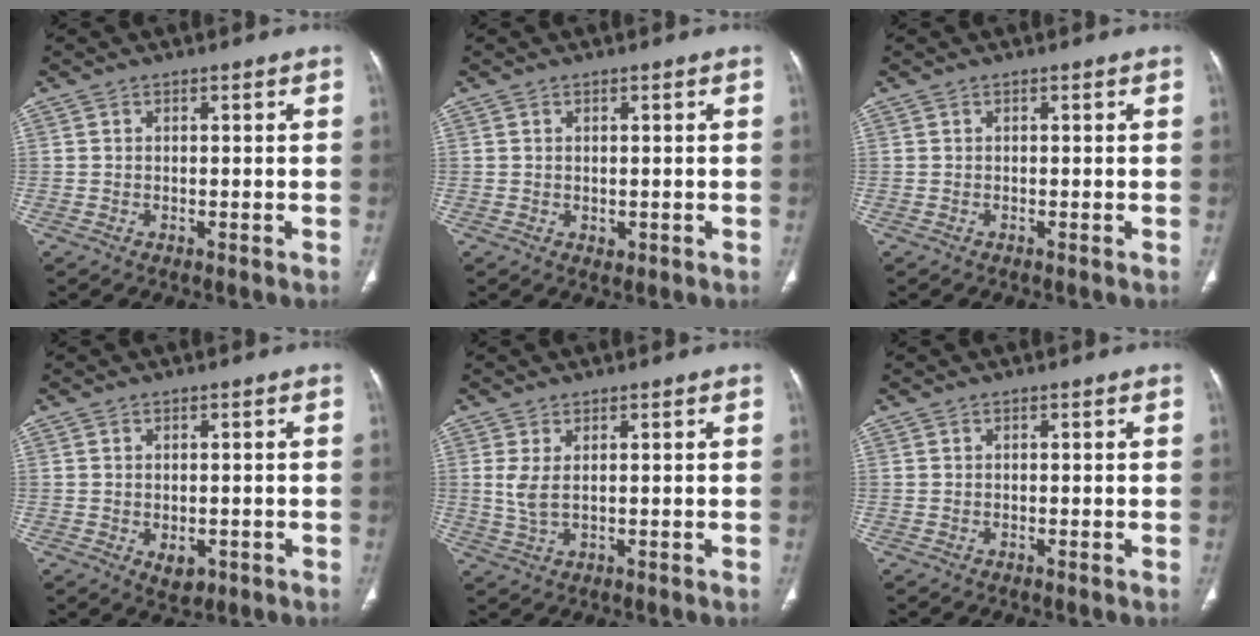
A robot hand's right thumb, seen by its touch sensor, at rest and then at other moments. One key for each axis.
{"total": 1.2, "fx": 0.0, "fy": 0.9, "fz": 0.7, "tx": -0.012, "ty": -0.003, "tz": 0.006}
{"total": 0.0}
{"total": 3.4, "fx": -1.0, "fy": 2.3, "fz": 2.3, "tx": -0.026, "ty": 0.001, "tz": -0.003}
{"total": 3.4, "fx": 0.8, "fy": 1.4, "fz": 3.0, "tx": -0.074, "ty": -0.006, "tz": 0.024}
{"total": 0.0}